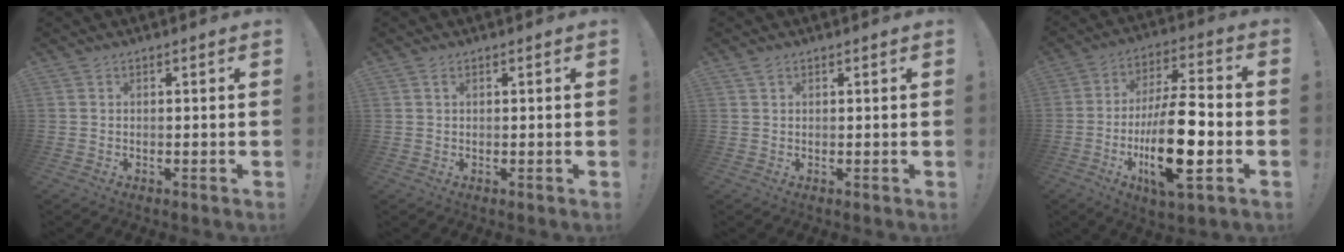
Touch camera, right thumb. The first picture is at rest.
{"total": 0.9, "force": [0.5, 0.5, 0.5], "torque": [-0.009, 0.000, 0.008]}
{"total": 1.0, "force": [0.7, 0.3, 0.5], "torque": [-0.008, -0.001, 0.013]}
{"total": 20.6, "force": [-4.9, 6.7, 18.8], "torque": [-0.342, 0.007, -0.078]}